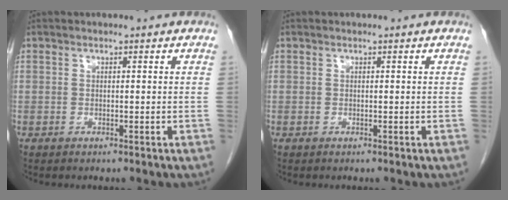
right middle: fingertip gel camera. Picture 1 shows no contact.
{"total": 0.0}